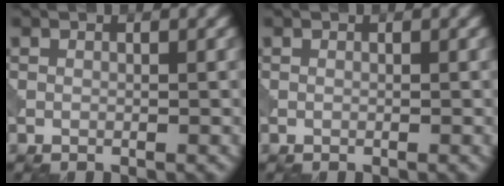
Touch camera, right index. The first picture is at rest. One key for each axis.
{"total": 0.0}